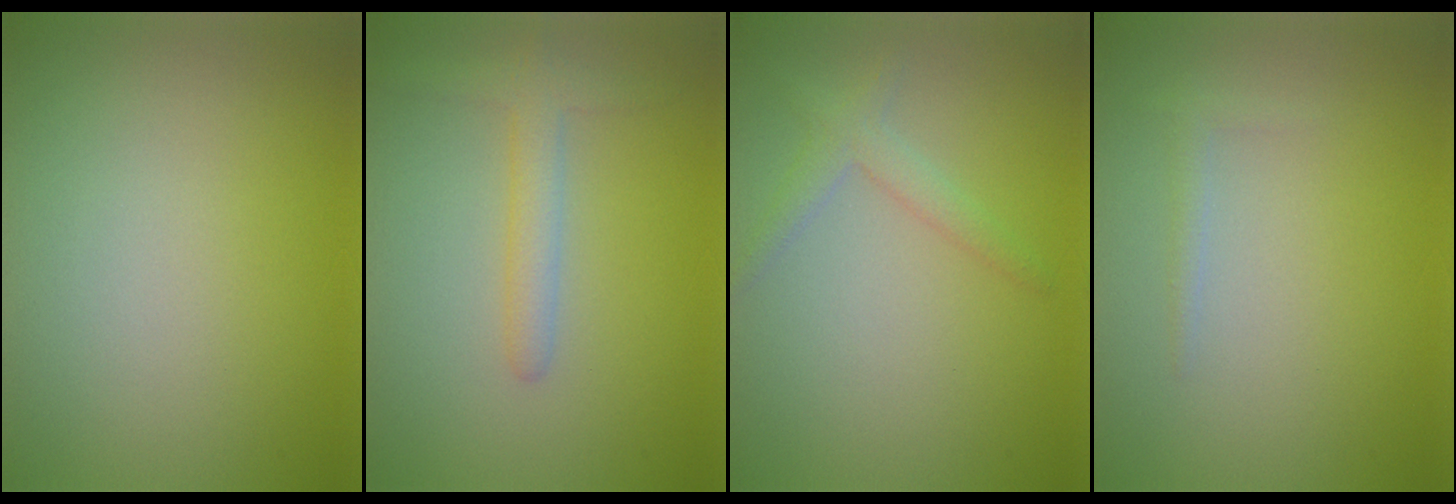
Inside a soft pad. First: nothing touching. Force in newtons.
{"total": 2.6, "press": 2.6, "slide": 0.2}
{"total": 2.0, "press": 2.0, "slide": 0.1}
{"total": 0.8, "press": 0.8, "slide": 0.0}